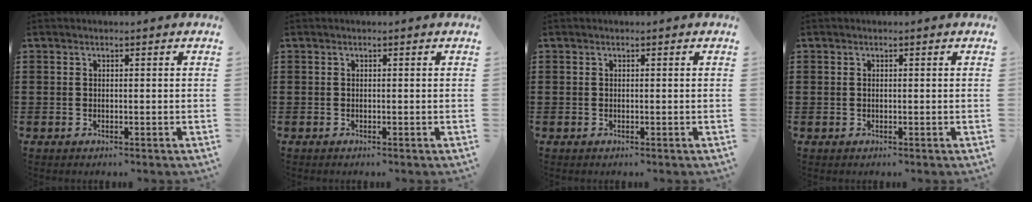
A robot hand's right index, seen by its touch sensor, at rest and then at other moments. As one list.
[{"total": 0.0}, {"total": 0.0}, {"total": 0.0}]